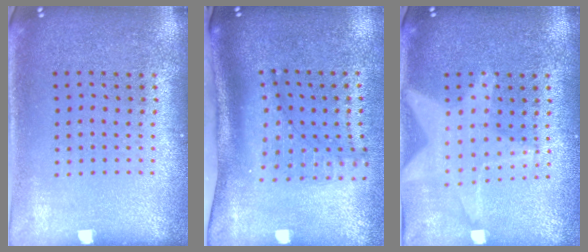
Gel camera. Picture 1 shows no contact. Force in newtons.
{"total": 2.1, "press": 1.5, "slide": 1.4}
{"total": 1.3, "press": 1.2, "slide": 0.3}